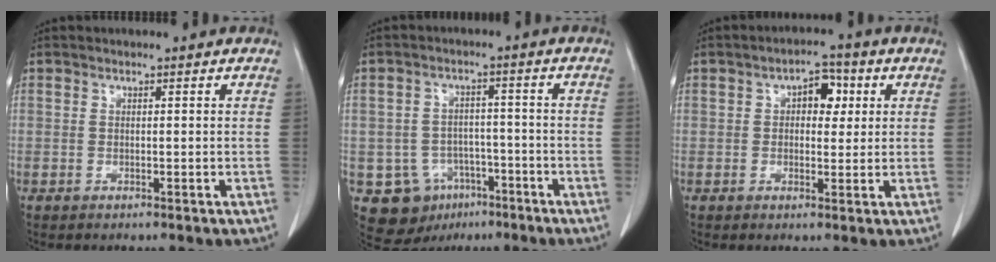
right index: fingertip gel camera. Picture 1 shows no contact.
{"total": 9.7, "force": [-4.6, 8.2, 2.6], "torque": [-0.048, 0.016, -0.057]}
{"total": 4.8, "force": [1.3, 2.7, 3.7], "torque": [-0.051, 0.016, 0.018]}